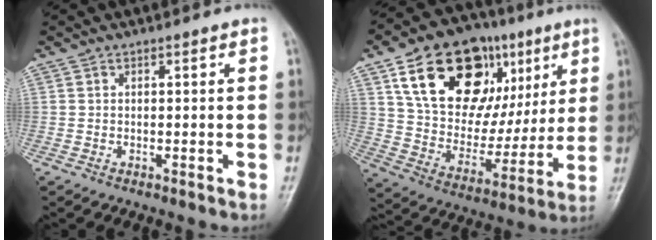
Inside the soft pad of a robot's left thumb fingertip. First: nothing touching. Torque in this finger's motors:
{"motor_torque": [2.55, 2.46, 1.97, -0.80, 0.43]}